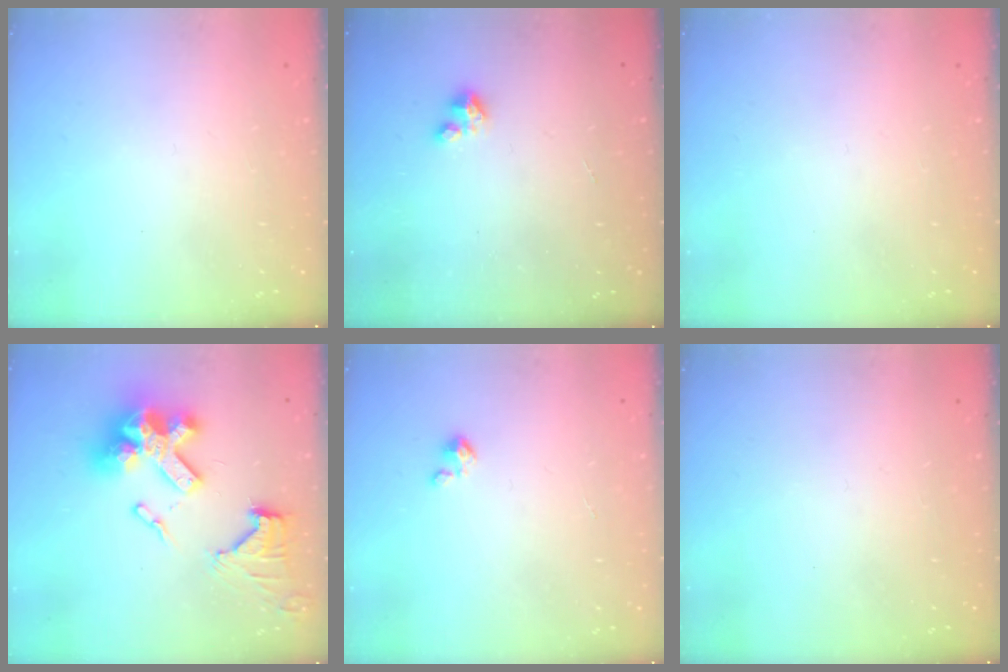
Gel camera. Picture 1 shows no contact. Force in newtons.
{"total": 2.3, "press": 2.3, "slide": 0.2}
{"total": 0.0}
{"total": 22.6, "press": 22.4, "slide": 2.4}
{"total": 1.8, "press": 1.8, "slide": 0.2}
{"total": 0.0}